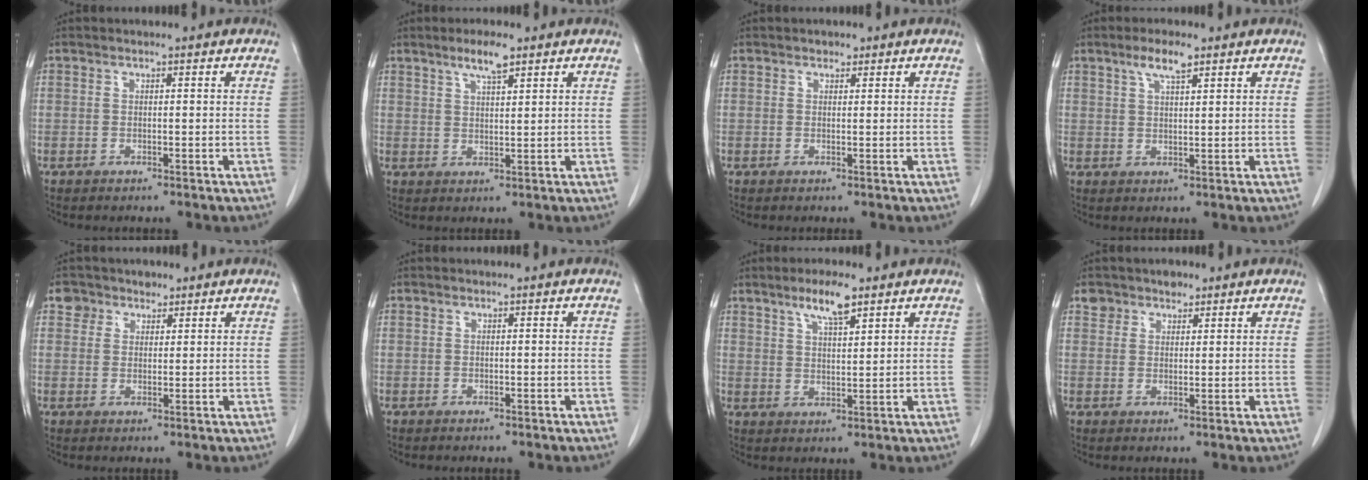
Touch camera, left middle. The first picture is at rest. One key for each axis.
{"total": 4.2, "fx": 2.9, "fy": 0.6, "fz": 2.9, "tx": -0.055, "ty": 0.003, "tz": 0.052}
{"total": 0.9, "fx": 0.6, "fy": 0.6, "fz": 0.3, "tx": -0.003, "ty": -0.002, "tz": 0.008}
{"total": 4.0, "fx": 2.6, "fy": 0.8, "fz": 2.9, "tx": -0.059, "ty": 0.006, "tz": 0.049}
{"total": 3.5, "fx": 2.1, "fy": 2.7, "fz": 0.1, "tx": 0.006, "ty": 0.011, "tz": 0.030}
{"total": 0.0}
{"total": 5.6, "fx": 3.8, "fy": 1.0, "fz": 4.0, "tx": -0.074, "ty": 0.003, "tz": 0.067}
{"total": 3.0, "fx": 2.1, "fy": 2.1, "fz": 0.2, "tx": 0.006, "ty": 0.004, "tz": 0.030}